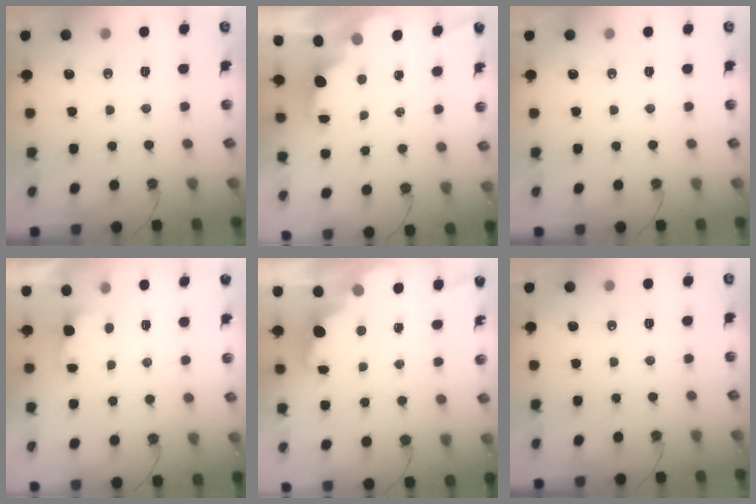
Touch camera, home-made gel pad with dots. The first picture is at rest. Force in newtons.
{"total": 2.0, "press": 1.9, "slide": 0.7}
{"total": 0.0}
{"total": 2.2, "press": 2.0, "slide": 0.9}
{"total": 3.5, "press": 3.4, "slide": 0.7}
{"total": 0.0}